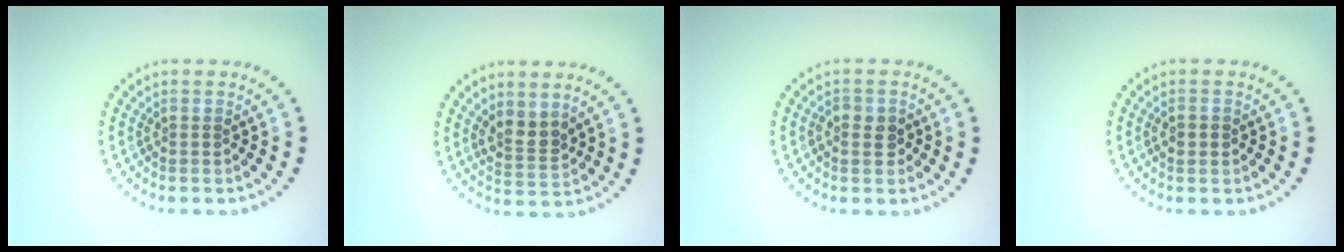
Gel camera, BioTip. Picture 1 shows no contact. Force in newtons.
{"total": 2.4, "press": 2.1, "slide": 1.2}
{"total": 1.9, "press": 1.9, "slide": 0.5}
{"total": 1.8, "press": 1.8, "slide": 0.1}